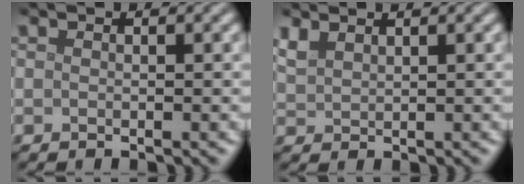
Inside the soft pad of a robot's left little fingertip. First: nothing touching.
{"total": 1.8, "force": [1.6, 0.6, 0.7], "torque": [-0.023, 0.006, 0.039]}